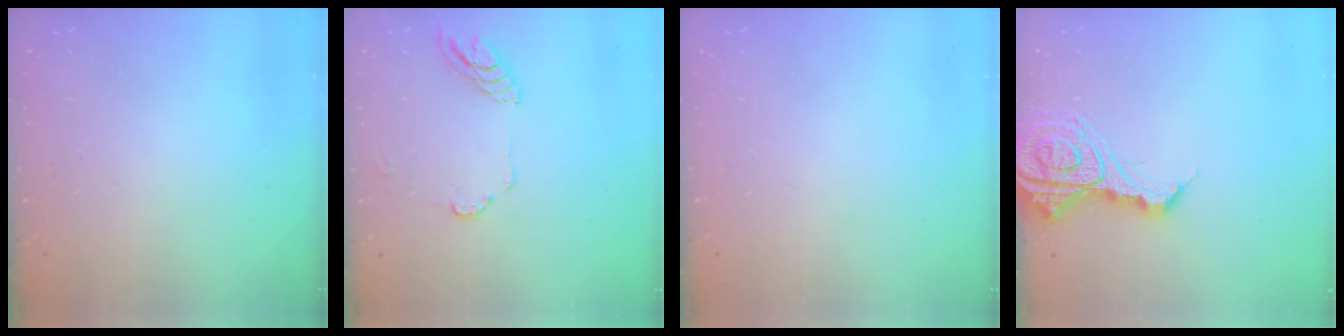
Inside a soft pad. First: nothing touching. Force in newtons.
{"total": 6.5, "press": 6.4, "slide": 0.4}
{"total": 0.0}
{"total": 13.7, "press": 13.6, "slide": 1.4}